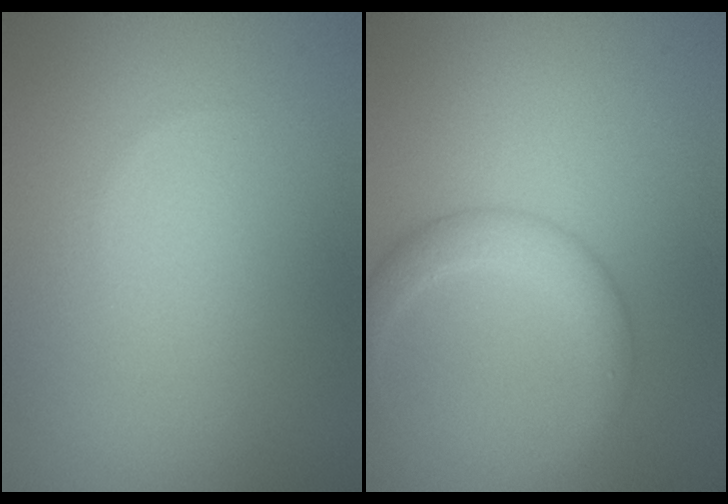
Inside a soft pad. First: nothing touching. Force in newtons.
{"total": 2.8, "press": 2.8, "slide": 0.2}